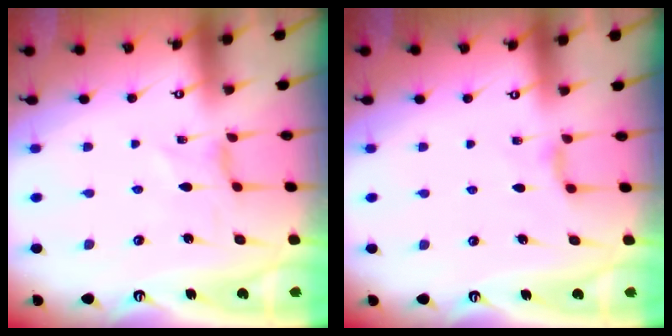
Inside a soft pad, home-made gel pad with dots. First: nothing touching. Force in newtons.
{"total": 4.0, "press": 3.9, "slide": 0.5}